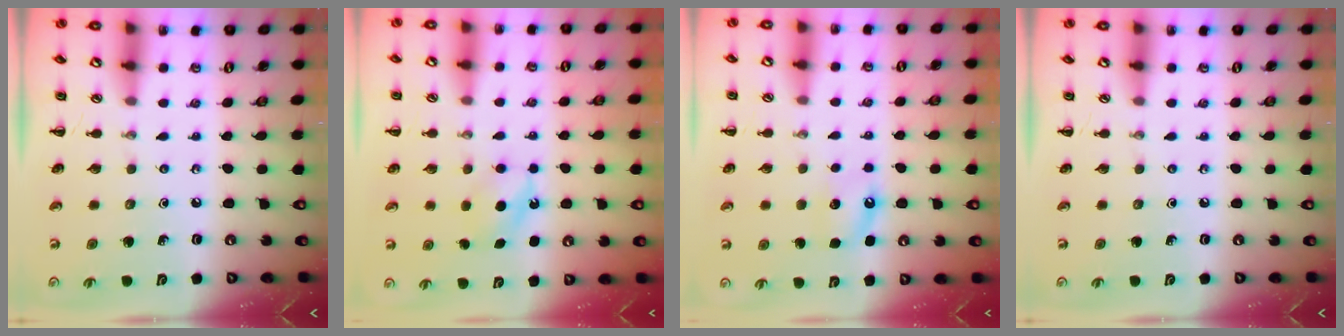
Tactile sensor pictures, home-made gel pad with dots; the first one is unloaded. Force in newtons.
{"total": 5.6, "press": 5.4, "slide": 1.5}
{"total": 6.0, "press": 5.7, "slide": 1.8}
{"total": 0.0}